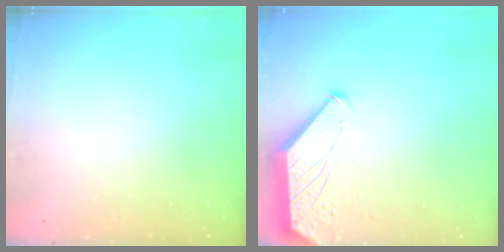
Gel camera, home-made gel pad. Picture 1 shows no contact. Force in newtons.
{"total": 0.0}